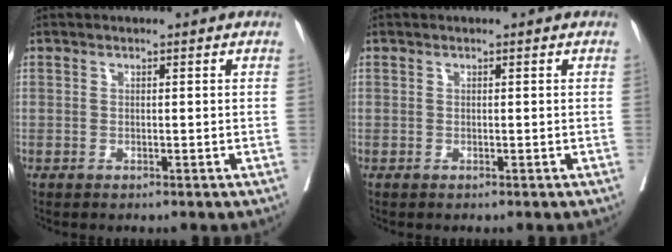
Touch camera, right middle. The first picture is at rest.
{"total": 0.0}